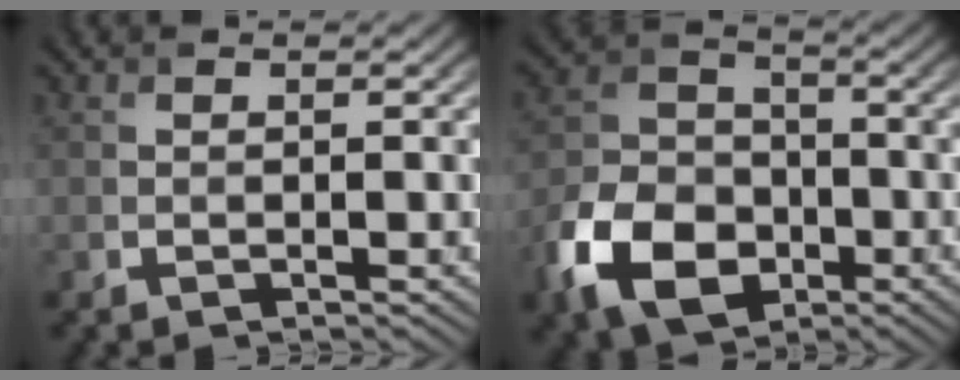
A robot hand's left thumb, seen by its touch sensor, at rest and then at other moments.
{"total": 11.5, "force": [-5.2, 7.9, 6.5], "torque": [-0.155, -0.017, -0.115]}